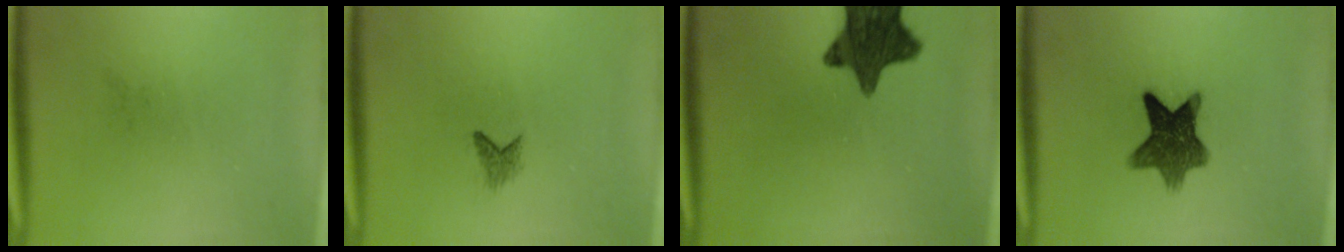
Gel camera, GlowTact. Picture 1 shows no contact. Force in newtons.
{"total": 1.2}
{"total": 12.6}
{"total": 9.4}